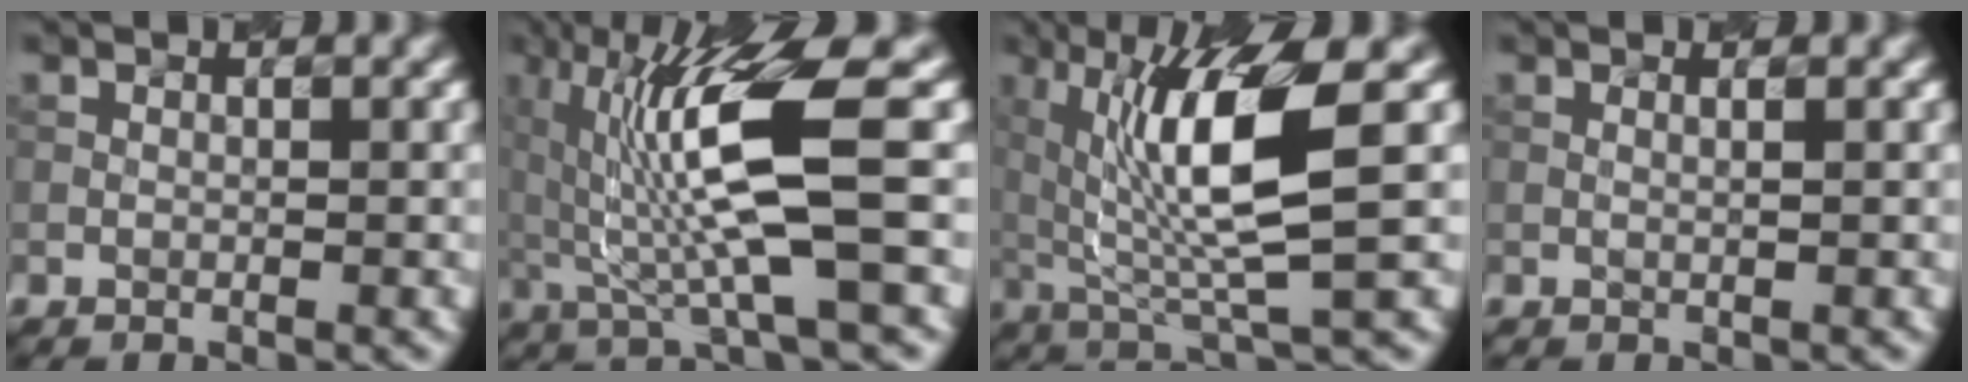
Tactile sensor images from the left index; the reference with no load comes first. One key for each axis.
{"total": 9.2, "fx": 0.7, "fy": 1.5, "fz": 9.1, "tx": -0.158, "ty": -0.004, "tz": 0.030}
{"total": 8.4, "fx": 1.4, "fy": 1.6, "fz": 8.2, "tx": -0.137, "ty": -0.008, "tz": 0.040}
{"total": 1.2, "fx": 0.4, "fy": 0.5, "fz": 1.0, "tx": -0.006, "ty": 0.005, "tz": -0.009}